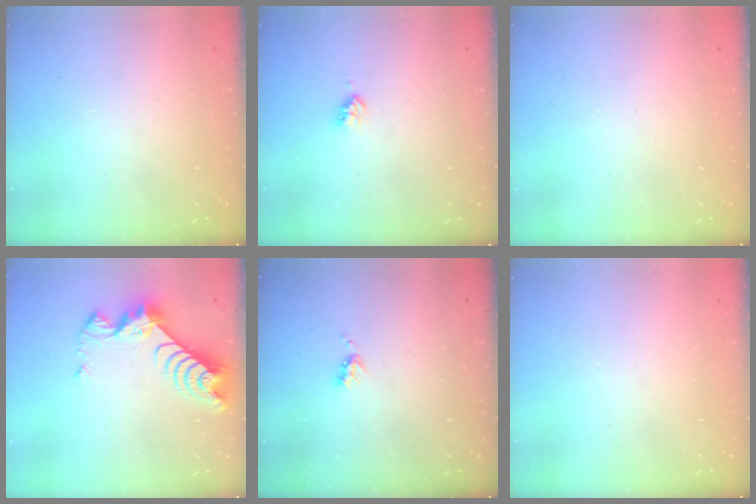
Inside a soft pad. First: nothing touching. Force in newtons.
{"total": 2.8, "press": 2.8, "slide": 0.2}
{"total": 0.0}
{"total": 9.3, "press": 9.2, "slide": 0.8}
{"total": 3.9, "press": 3.8, "slide": 0.6}
{"total": 0.0}